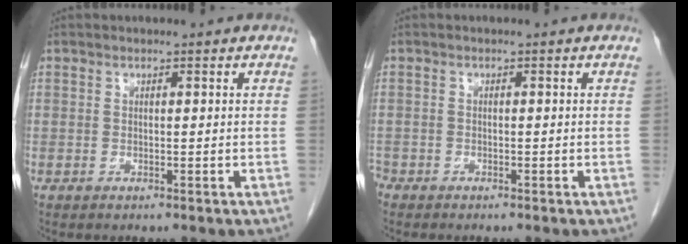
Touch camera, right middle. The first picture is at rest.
{"total": 1.6, "force": [-1.4, 0.7, 0.3], "torque": [-0.009, -0.002, -0.025]}